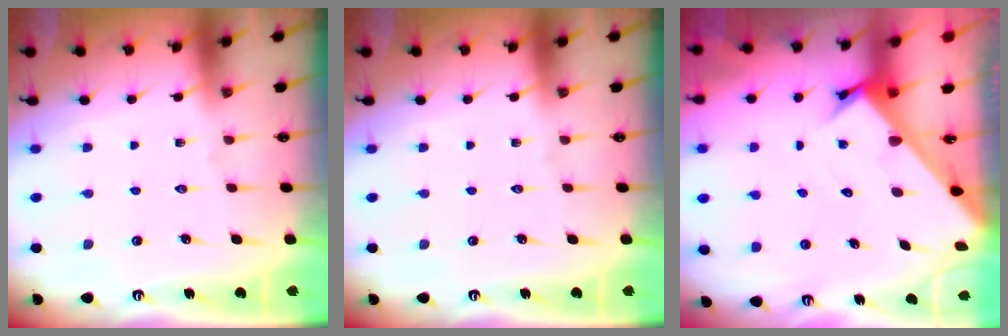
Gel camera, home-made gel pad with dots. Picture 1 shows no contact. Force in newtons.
{"total": 0.0}
{"total": 2.8, "press": 2.8, "slide": 0.2}